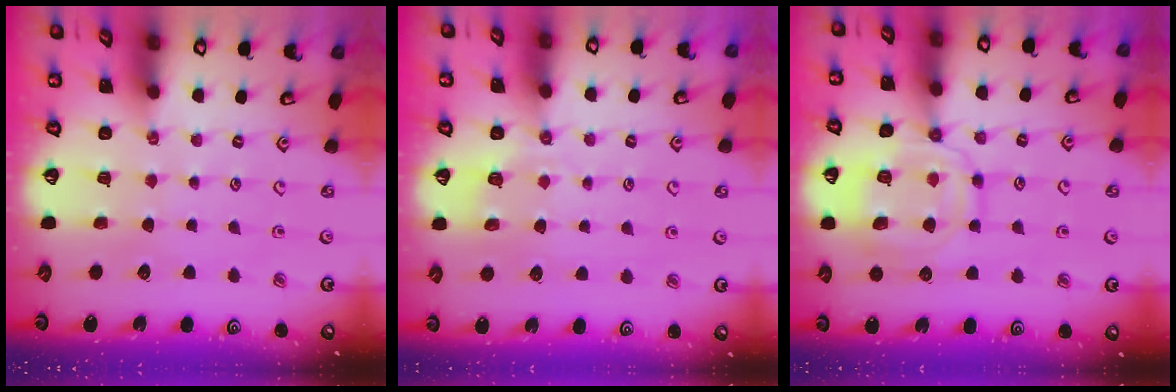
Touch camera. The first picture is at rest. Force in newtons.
{"total": 3.0, "press": 2.5, "slide": 1.6}
{"total": 15.8, "press": 15.7, "slide": 1.3}